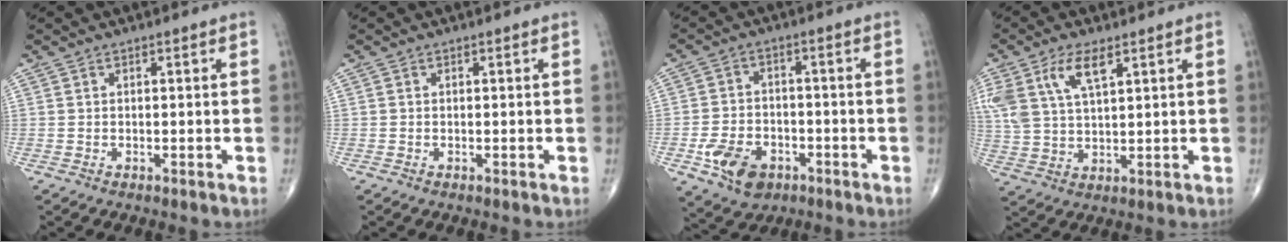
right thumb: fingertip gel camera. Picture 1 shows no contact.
{"total": 0.0}
{"total": 9.0, "force": [-3.9, 6.3, 5.1], "torque": [-0.080, 0.019, -0.062]}
{"total": 10.3, "force": [5.1, 4.6, 7.7], "torque": [-0.165, -0.008, 0.105]}